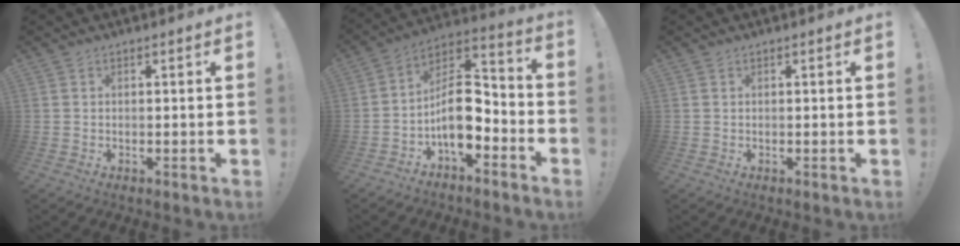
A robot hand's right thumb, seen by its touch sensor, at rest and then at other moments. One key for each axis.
{"total": 13.1, "fx": -4.5, "fy": 7.2, "fz": 10.0, "tx": -0.157, "ty": 0.021, "tz": -0.071}
{"total": 0.0}